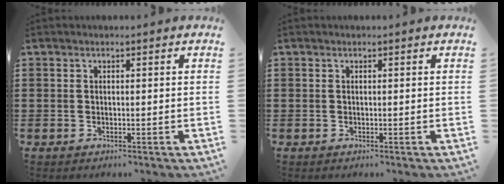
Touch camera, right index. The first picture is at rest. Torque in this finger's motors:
{"motor_torque": [0.00, 0.00, 0.00, -0.01]}